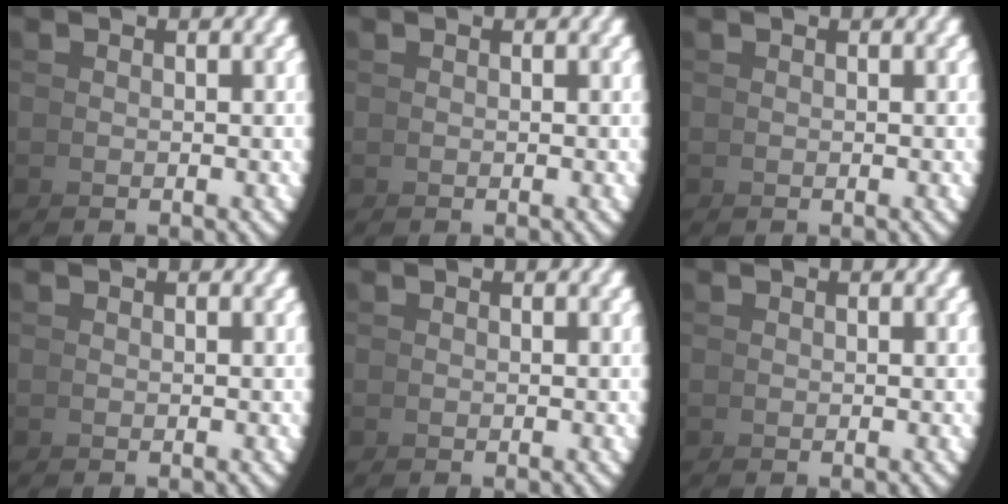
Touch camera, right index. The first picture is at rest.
{"total": 0.0}
{"total": 0.0}
{"total": 0.0}
{"total": 0.0}
{"total": 0.0}